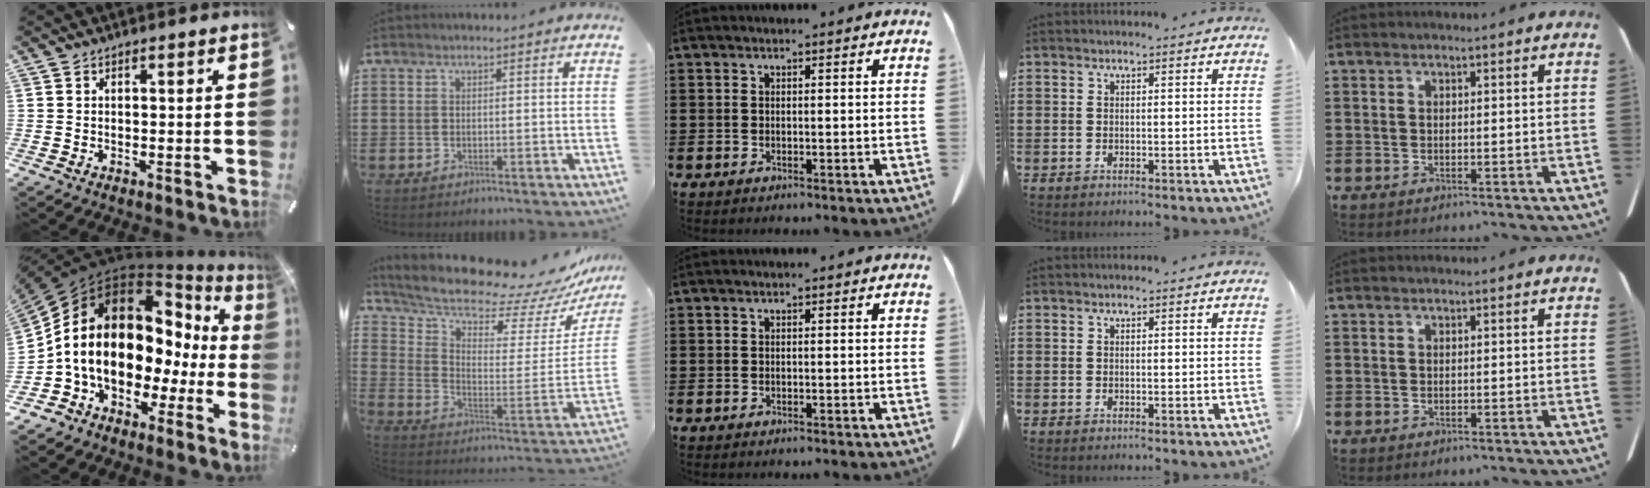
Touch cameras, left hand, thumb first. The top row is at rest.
{"thumb": {"total": 15.4, "force": [0.7, 12.1, 9.5], "torque": [-0.189, -0.035, 0.010]}, "index": {"total": 9.9, "force": [8.9, 1.5, 4.1], "torque": [-0.102, -0.085, 0.146]}}